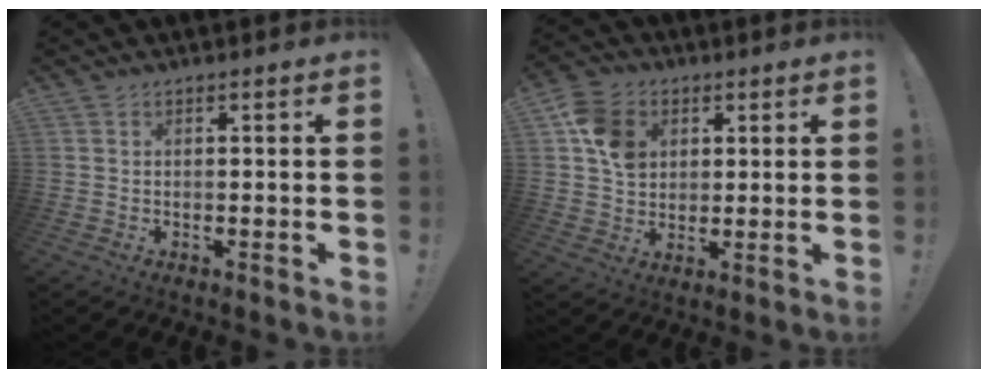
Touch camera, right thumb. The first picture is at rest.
{"total": 11.5, "force": [3.5, 9.3, 5.9], "torque": [-0.089, -0.002, 0.072]}